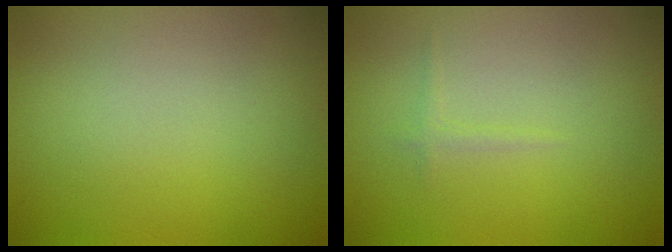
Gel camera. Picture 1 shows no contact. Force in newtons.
{"total": 0.6, "press": 0.6, "slide": 0.0}